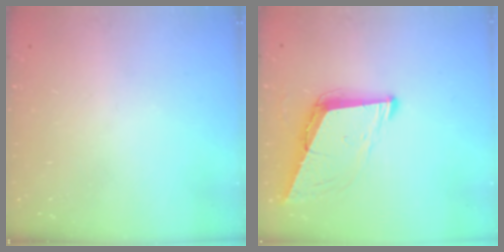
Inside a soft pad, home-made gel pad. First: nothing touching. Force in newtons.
{"total": 9.1, "press": 8.4, "slide": 3.5}